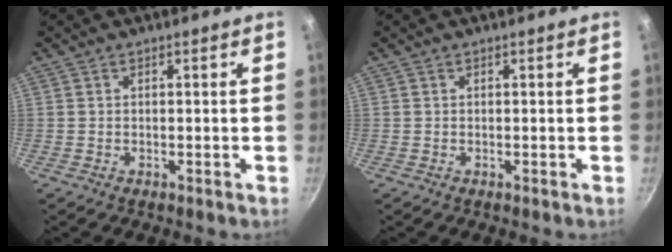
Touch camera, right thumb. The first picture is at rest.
{"total": 0.0}